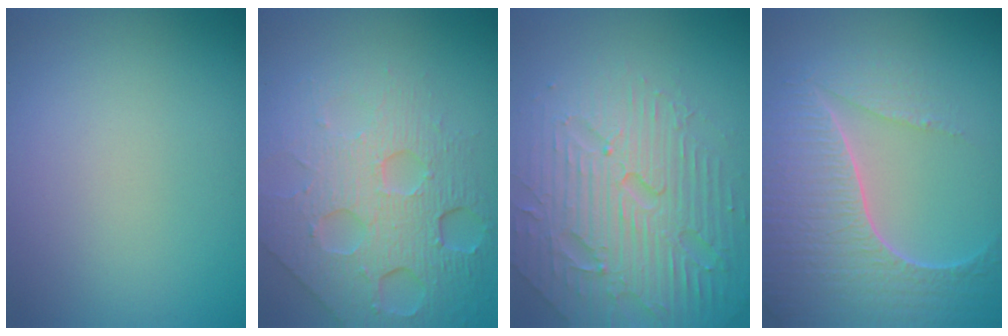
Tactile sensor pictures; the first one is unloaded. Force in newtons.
{"total": 8.3, "press": 5.4, "slide": 6.2}
{"total": 5.6, "press": 5.4, "slide": 1.4}
{"total": 7.3, "press": 5.5, "slide": 4.8}